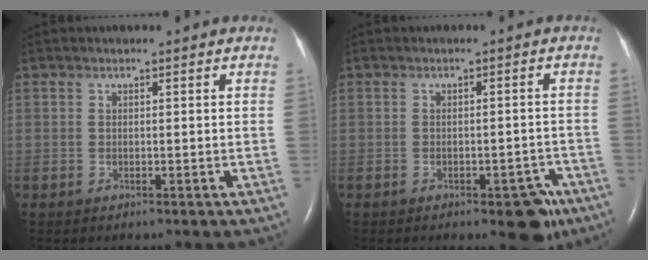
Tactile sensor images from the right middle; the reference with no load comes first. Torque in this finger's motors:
{"motor_torque": [0.00, -0.10, 0.16, 0.03]}